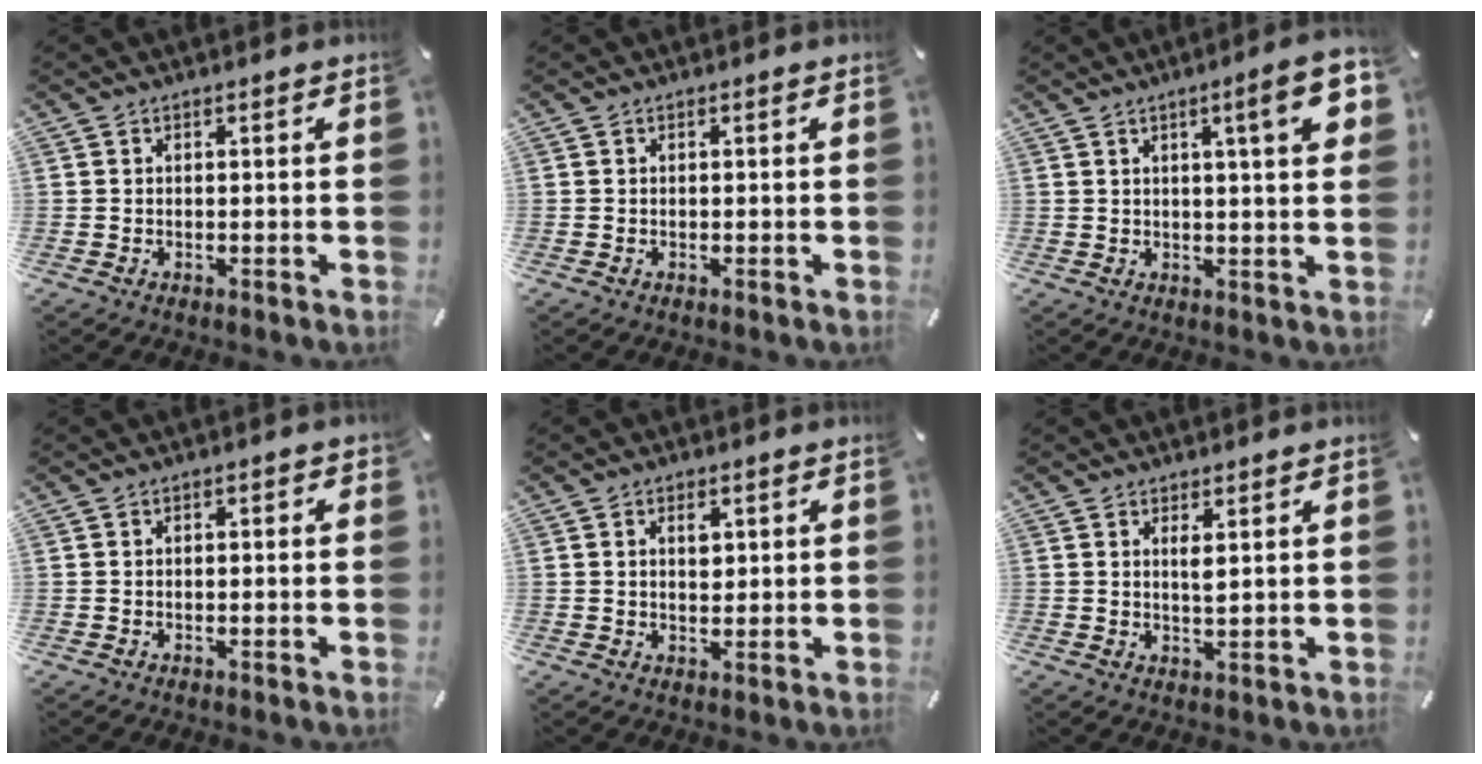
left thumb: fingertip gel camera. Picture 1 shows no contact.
{"total": 0.0}
{"total": 10.6, "force": [4.1, 1.5, 9.7], "torque": [-0.138, -0.011, 0.056]}
{"total": 1.0, "force": [-0.3, 0.5, 0.8], "torque": [-0.014, 0.002, -0.006]}
{"total": 3.2, "force": [1.0, 2.1, 2.1], "torque": [-0.023, -0.004, 0.011]}
{"total": 2.5, "force": [1.2, 0.5, 2.1], "torque": [-0.039, -0.003, 0.018]}